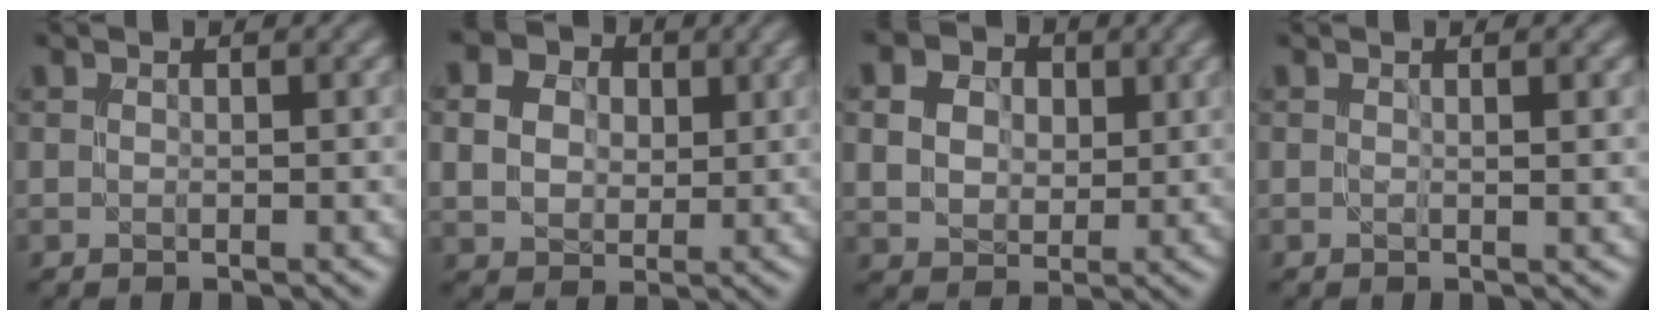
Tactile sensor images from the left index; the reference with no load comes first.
{"total": 5.4, "force": [1.9, 4.1, 2.9], "torque": [-0.080, 0.006, 0.024]}
{"total": 7.1, "force": [3.0, 5.2, 3.8], "torque": [-0.092, 0.021, 0.041]}
{"total": 1.2, "force": [0.2, 0.3, 1.1], "torque": [-0.014, -0.001, -0.003]}